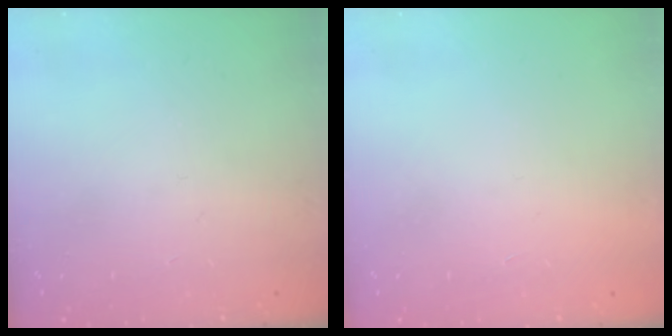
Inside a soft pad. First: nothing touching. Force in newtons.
{"total": 1.7, "press": 1.7, "slide": 0.1}